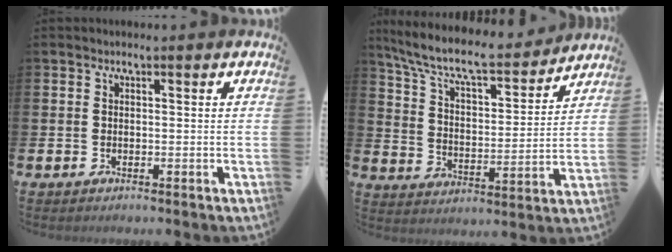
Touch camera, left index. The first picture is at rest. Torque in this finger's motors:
{"motor_torque": [1.08, -1.06, 0.38, 0.21]}